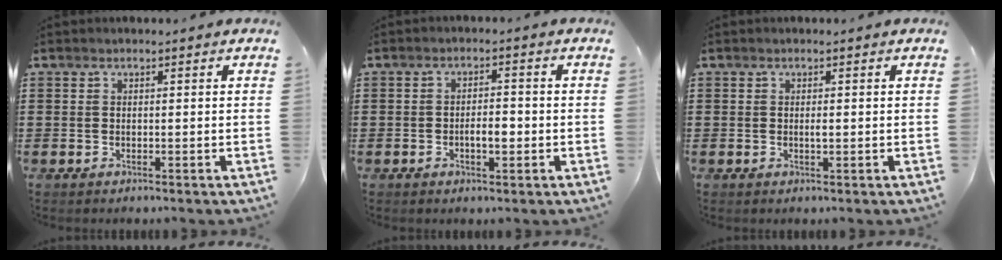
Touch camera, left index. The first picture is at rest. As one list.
[{"total": 3.2, "force": [-0.8, 1.2, 2.8], "torque": [-0.054, 0.004, -0.017]}, {"total": 1.0, "force": [0.1, 0.1, 1.0], "torque": [-0.019, -0.003, 0.001]}]